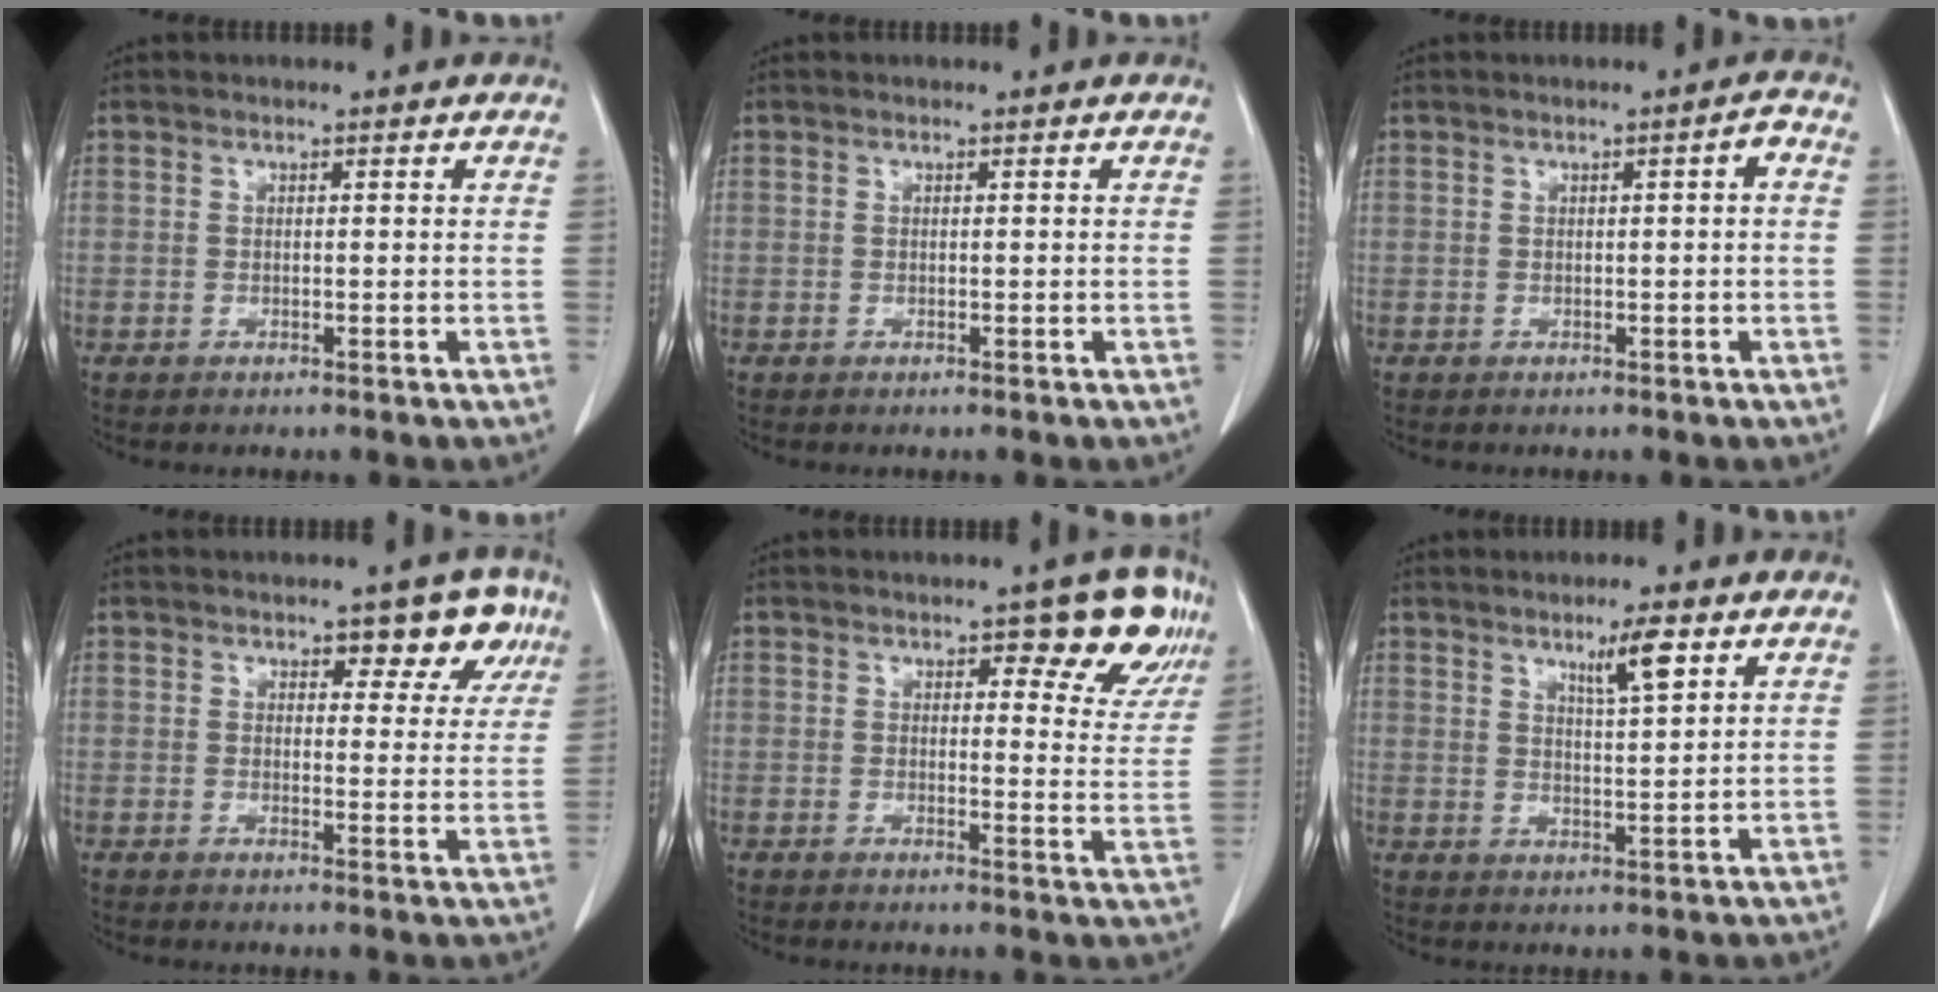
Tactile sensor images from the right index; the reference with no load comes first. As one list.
[{"total": 0.0}, {"total": 1.5, "force": [0.1, 0.2, 1.5], "torque": [-0.020, 0.005, 0.001]}, {"total": 6.2, "force": [3.8, 3.1, 3.7], "torque": [-0.023, 0.004, 0.042]}, {"total": 8.4, "force": [5.2, 3.0, 5.9], "torque": [-0.052, -0.005, 0.057]}, {"total": 5.1, "force": [3.0, 0.4, 4.1], "torque": [-0.068, -0.001, 0.053]}]